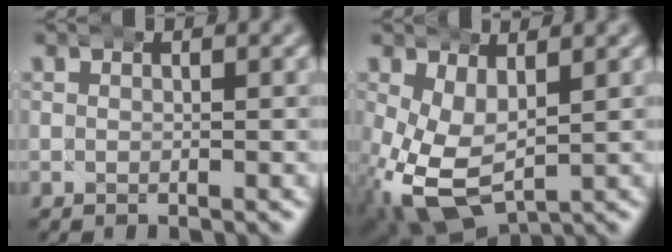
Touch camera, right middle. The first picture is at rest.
{"total": 9.4, "force": [-3.3, 7.2, 5.0], "torque": [-0.141, -0.068, -0.032]}